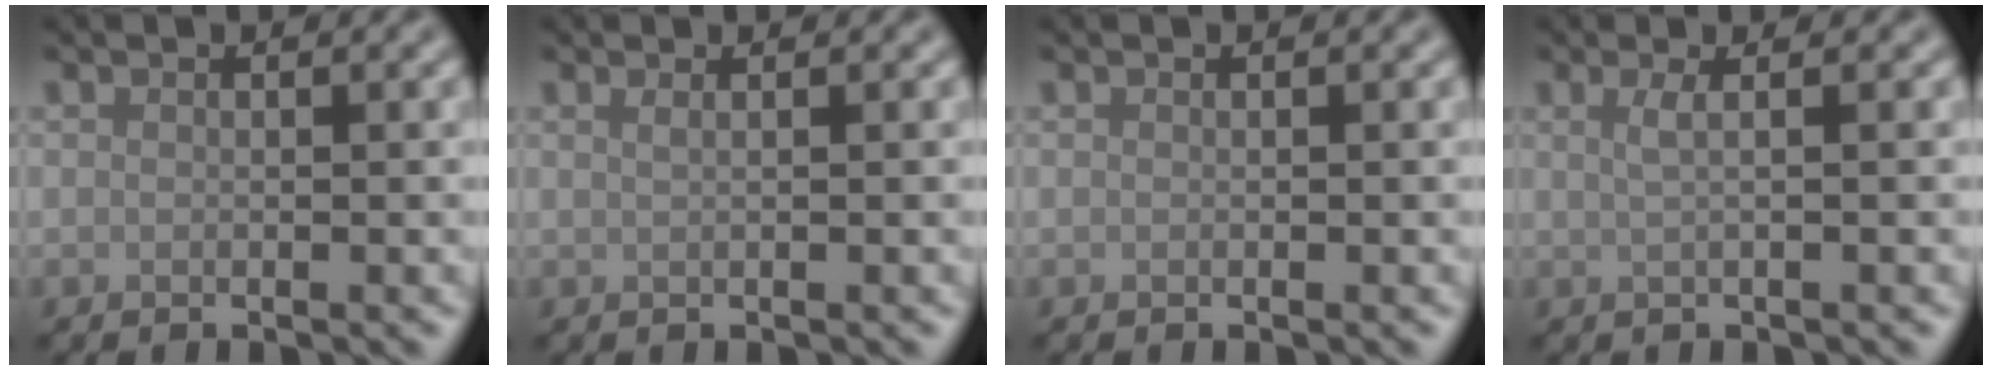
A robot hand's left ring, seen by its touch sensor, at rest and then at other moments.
{"total": 1.3, "force": [0.6, 0.6, 0.9], "torque": [-0.007, -0.003, -0.002]}
{"total": 0.0}
{"total": 1.8, "force": [0.4, 0.7, 1.6], "torque": [-0.023, 0.002, -0.001]}